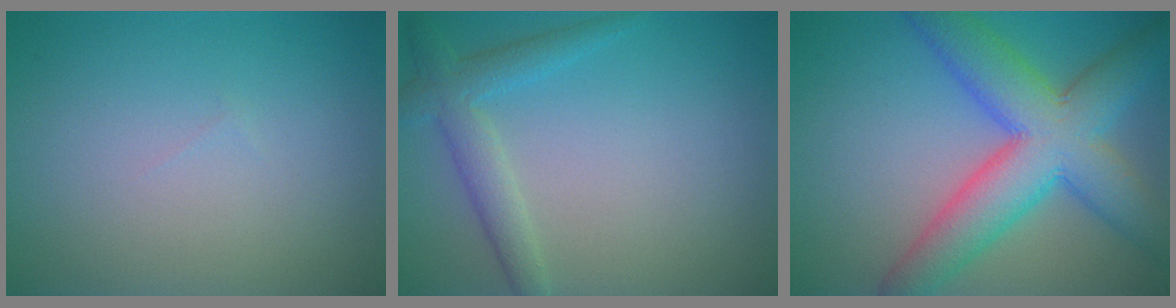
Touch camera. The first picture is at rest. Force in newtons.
{"total": 3.0, "press": 3.0, "slide": 0.0}
{"total": 9.5, "press": 9.5, "slide": 0.4}